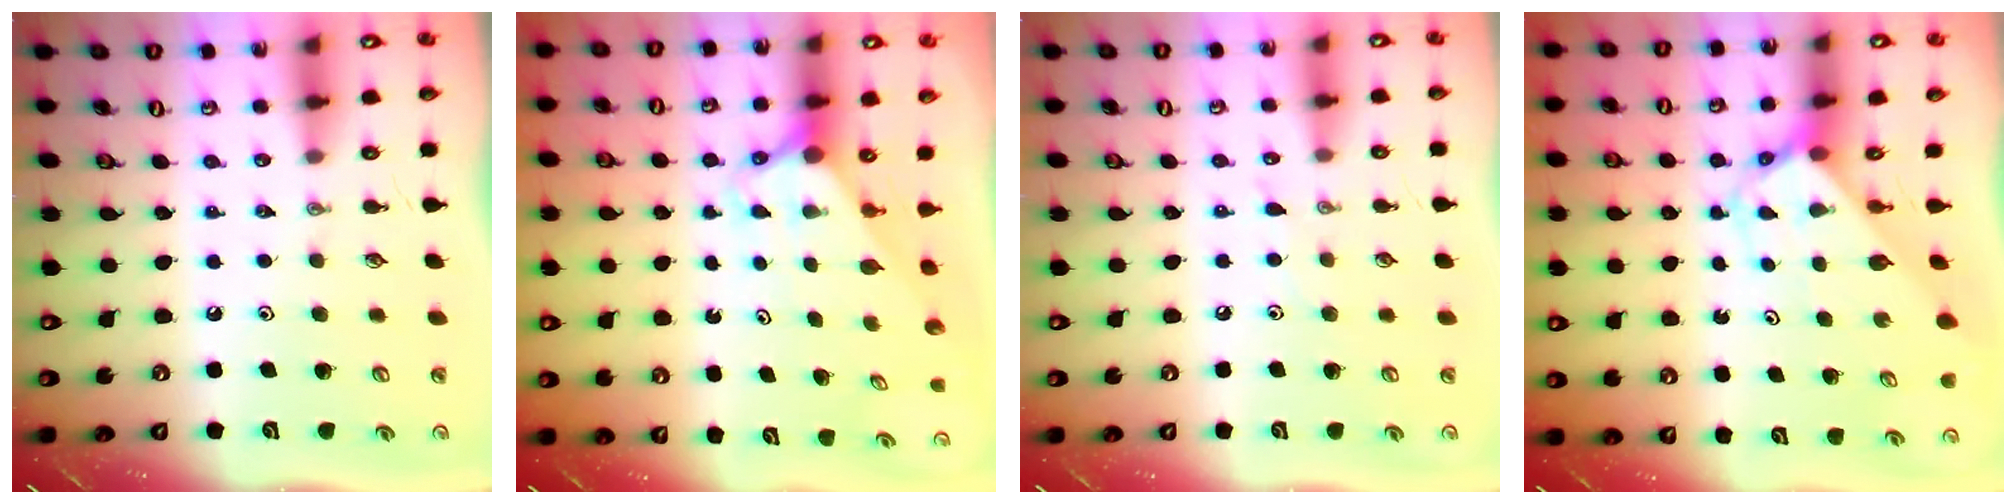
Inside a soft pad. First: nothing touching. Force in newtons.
{"total": 2.8, "press": 2.8, "slide": 0.0}
{"total": 5.4, "press": 5.4, "slide": 0.5}
{"total": 2.9, "press": 2.9, "slide": 0.1}